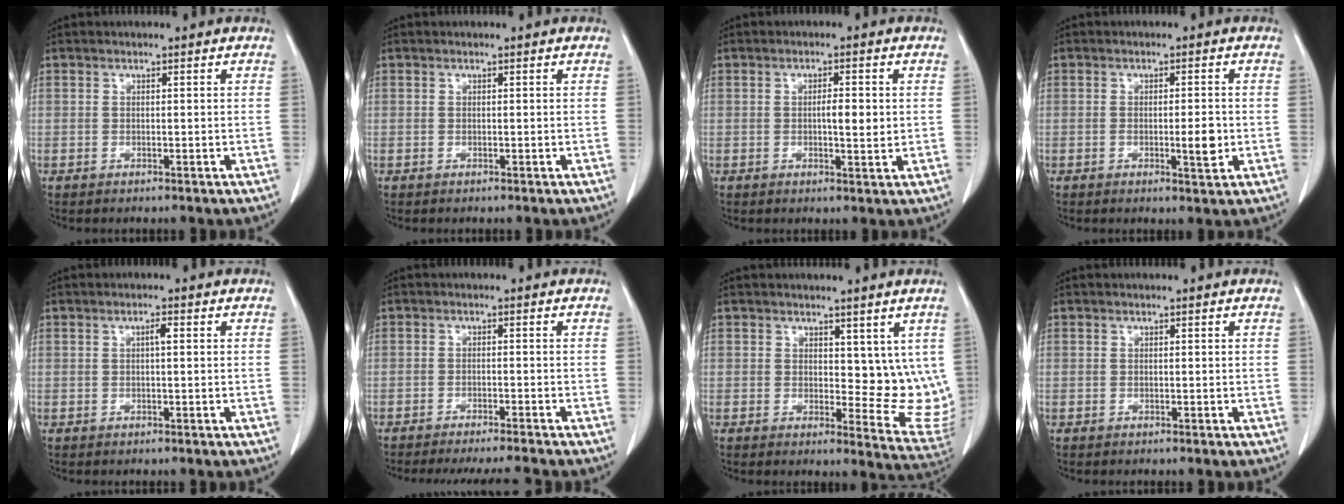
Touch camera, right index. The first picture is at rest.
{"total": 0.0}
{"total": 3.3, "force": [0.2, 0.7, 3.2], "torque": [-0.051, -0.001, 0.002]}
{"total": 3.4, "force": [-0.6, 0.6, 3.3], "torque": [-0.050, -0.003, -0.008]}
{"total": 1.3, "force": [0.2, 0.2, 1.2], "torque": [-0.021, 0.004, 0.003]}
{"total": 7.3, "force": [-6.8, -0.5, 2.6], "torque": [-0.028, -0.011, -0.099]}
{"total": 8.1, "force": [3.0, 4.2, 6.3], "torque": [-0.053, -0.015, 0.045]}
{"total": 0.0}